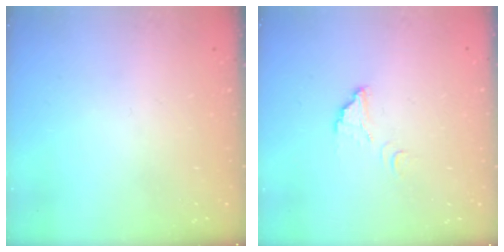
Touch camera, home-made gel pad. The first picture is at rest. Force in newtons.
{"total": 5.1, "press": 5.1, "slide": 0.4}